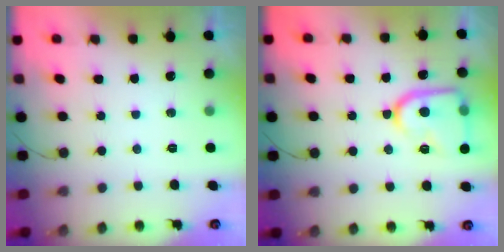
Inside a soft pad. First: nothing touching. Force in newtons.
{"total": 14.2, "press": 14.1, "slide": 1.2}